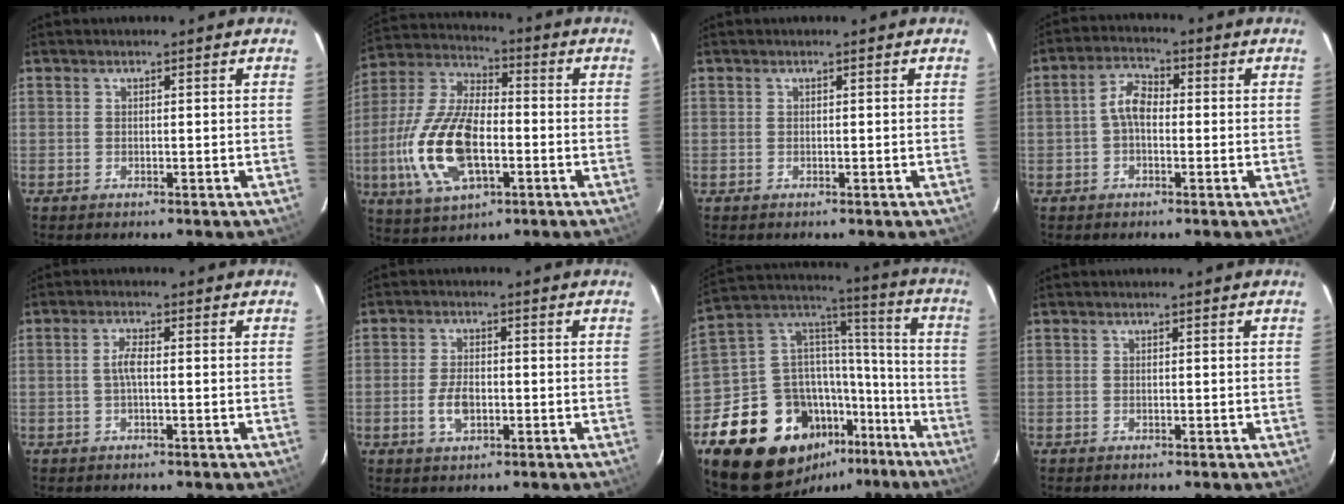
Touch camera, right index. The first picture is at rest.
{"total": 18.2, "force": [-4.5, 8.6, 15.4], "torque": [-0.336, -0.005, -0.080]}
{"total": 0.0}
{"total": 4.5, "force": [-0.6, 2.7, 3.6], "torque": [-0.070, 0.018, -0.012]}
{"total": 2.5, "force": [-0.3, 0.5, 2.4], "torque": [-0.050, 0.005, -0.005]}
{"total": 4.7, "force": [-1.4, 2.5, 3.8], "torque": [-0.080, -0.001, -0.023]}
{"total": 23.5, "force": [-13.8, 15.7, 10.8], "torque": [-0.212, 0.075, -0.192]}
{"total": 0.0}